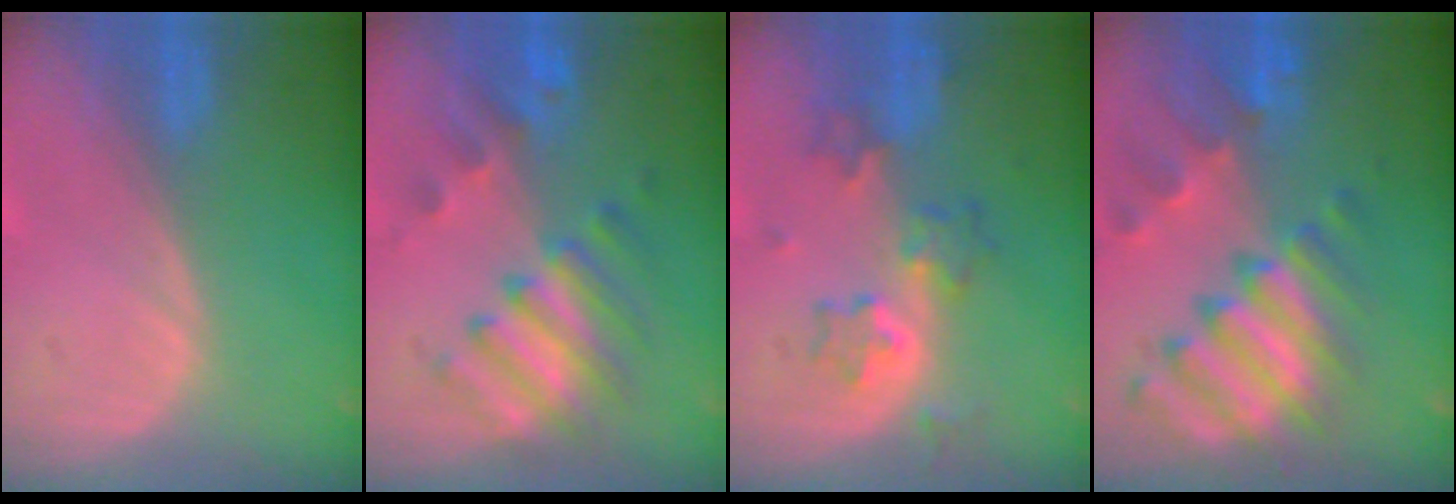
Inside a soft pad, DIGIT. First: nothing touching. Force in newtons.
{"total": 7.9, "press": 7.7, "slide": 1.7}
{"total": 6.1, "press": 5.8, "slide": 1.9}
{"total": 11.6, "press": 10.0, "slide": 6.0}